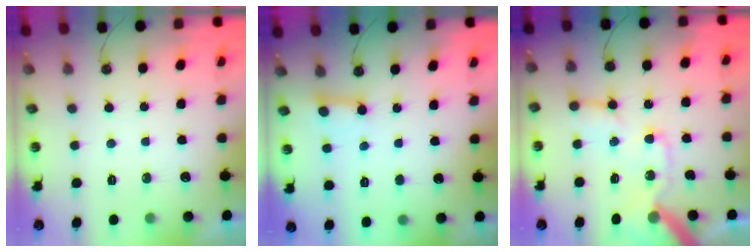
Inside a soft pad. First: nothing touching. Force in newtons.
{"total": 2.6, "press": 2.5, "slide": 0.3}
{"total": 16.4, "press": 16.2, "slide": 2.0}